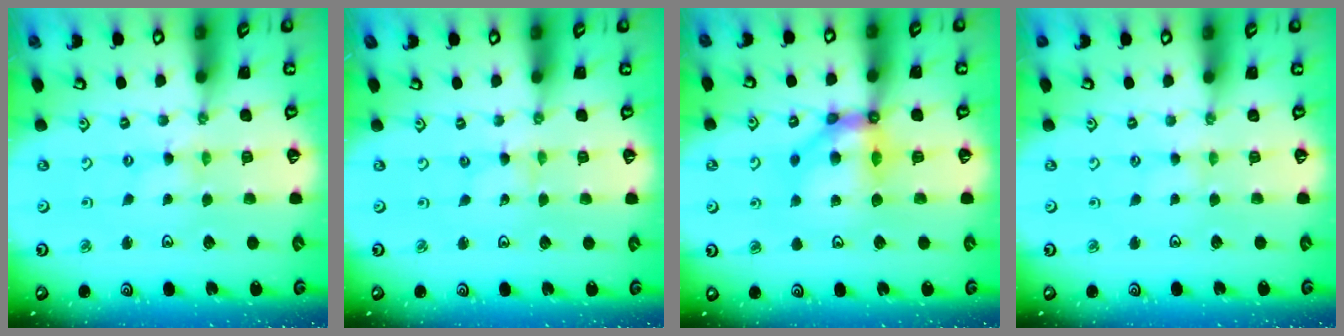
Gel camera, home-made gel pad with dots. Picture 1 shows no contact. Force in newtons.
{"total": 0.0}
{"total": 10.0, "press": 10.0, "slide": 1.0}
{"total": 1.7, "press": 1.7, "slide": 0.4}